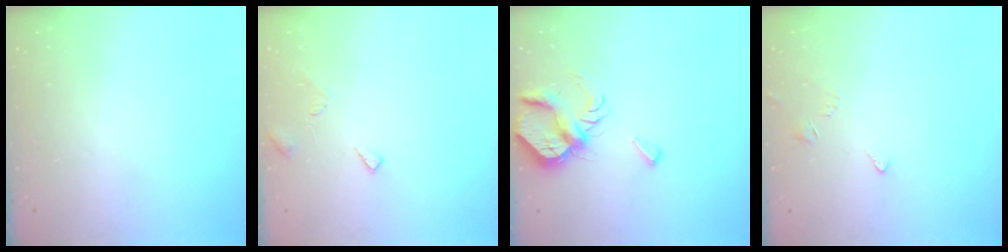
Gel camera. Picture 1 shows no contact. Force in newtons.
{"total": 5.1, "press": 5.0, "slide": 0.4}
{"total": 7.1, "press": 7.1, "slide": 0.8}
{"total": 2.5, "press": 2.4, "slide": 0.6}